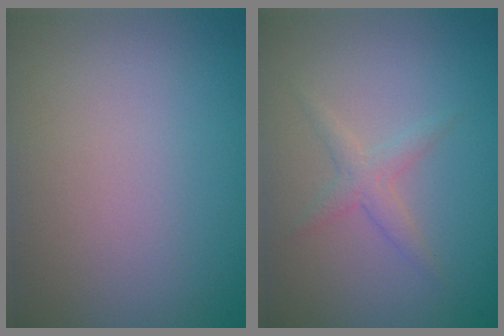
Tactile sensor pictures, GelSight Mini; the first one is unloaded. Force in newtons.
{"total": 1.5, "press": 1.5, "slide": 0.1}